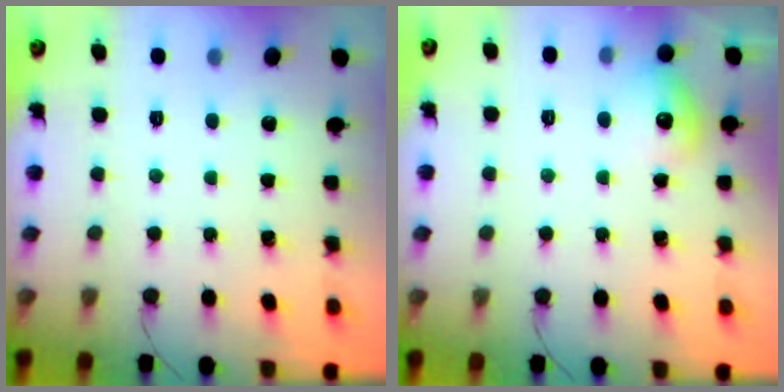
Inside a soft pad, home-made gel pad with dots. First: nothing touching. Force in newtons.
{"total": 9.5, "press": 9.4, "slide": 1.5}